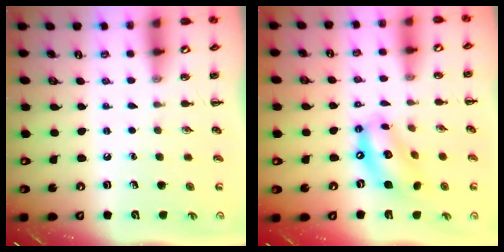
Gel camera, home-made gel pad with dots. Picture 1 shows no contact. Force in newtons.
{"total": 13.3, "press": 12.8, "slide": 3.4}